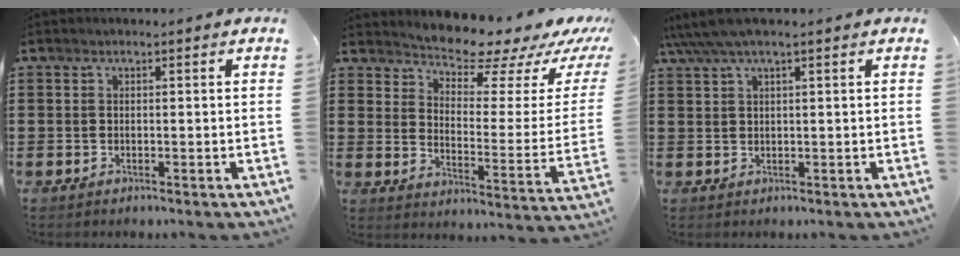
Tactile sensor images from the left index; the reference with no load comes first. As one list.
[{"total": 7.0, "force": [6.6, 1.2, 2.2], "torque": [-0.046, -0.061, 0.105]}, {"total": 2.9, "force": [1.7, 0.2, 2.3], "torque": [-0.055, 0.000, 0.029]}]